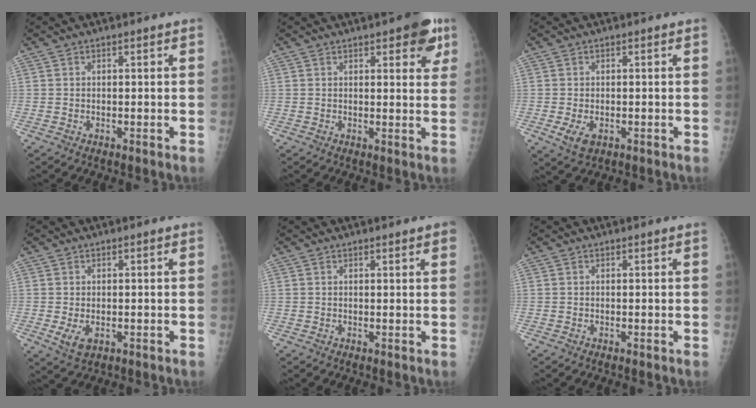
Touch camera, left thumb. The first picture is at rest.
{"total": 5.0, "force": [2.7, 1.9, 3.8], "torque": [-0.028, -0.008, 0.026]}
{"total": 3.9, "force": [-1.2, 2.4, 2.8], "torque": [-0.052, -0.005, -0.015]}
{"total": 3.6, "force": [-0.7, 2.2, 2.8], "torque": [-0.048, -0.009, -0.005]}
{"total": 2.1, "force": [1.4, 0.3, 1.6], "torque": [-0.016, 0.000, 0.014]}
{"total": 0.0}